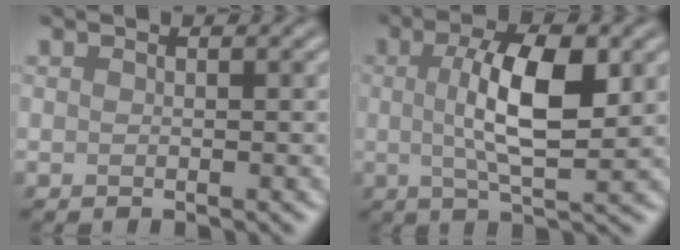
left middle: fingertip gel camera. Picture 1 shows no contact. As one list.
[{"total": 7.0, "force": [1.0, 2.3, 6.6], "torque": [-0.120, 0.005, 0.016]}]